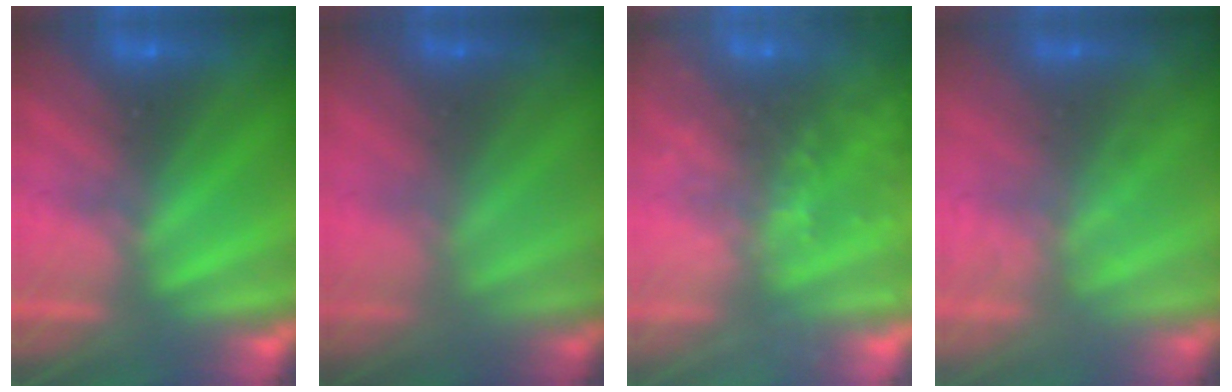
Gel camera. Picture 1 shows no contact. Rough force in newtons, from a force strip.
{"total": 1.6}
{"total": 7.0}
{"total": 1.7}